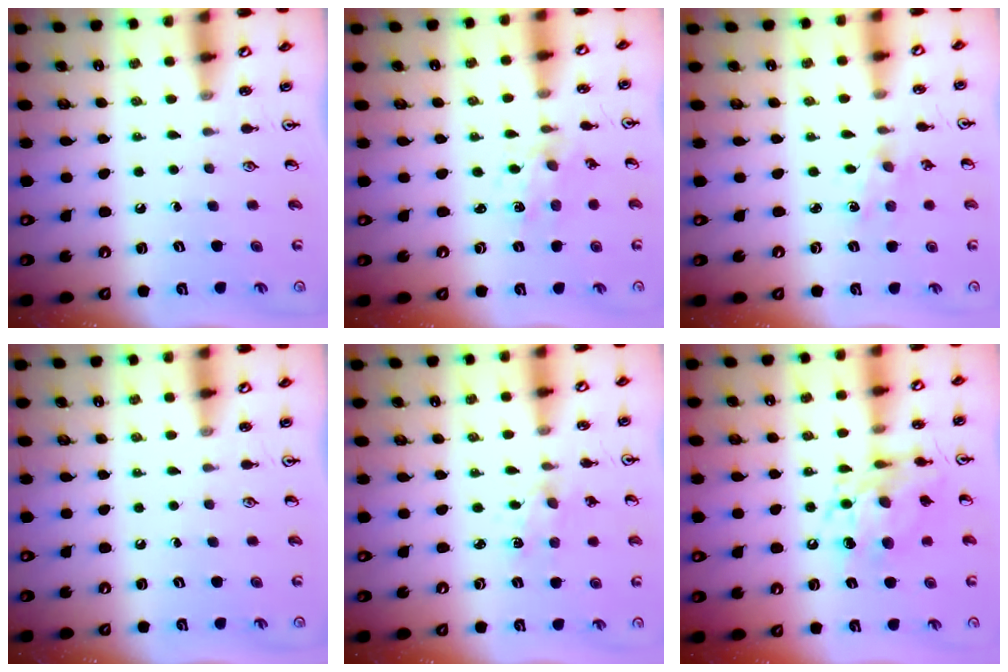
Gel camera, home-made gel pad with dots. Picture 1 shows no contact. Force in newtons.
{"total": 2.4, "press": 2.4, "slide": 0.4}
{"total": 2.1, "press": 2.0, "slide": 0.3}
{"total": 0.0}
{"total": 2.0, "press": 2.0, "slide": 0.3}
{"total": 10.9, "press": 10.9, "slide": 1.1}